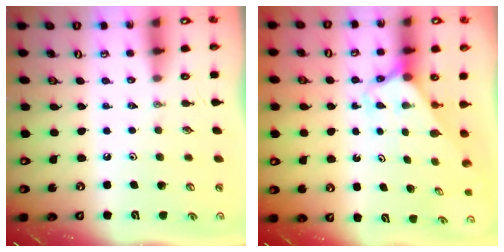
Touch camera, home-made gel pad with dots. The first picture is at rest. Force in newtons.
{"total": 2.4, "press": 2.4, "slide": 0.2}